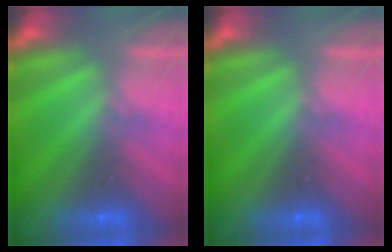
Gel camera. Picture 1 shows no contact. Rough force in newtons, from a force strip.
{"total": 0.0}